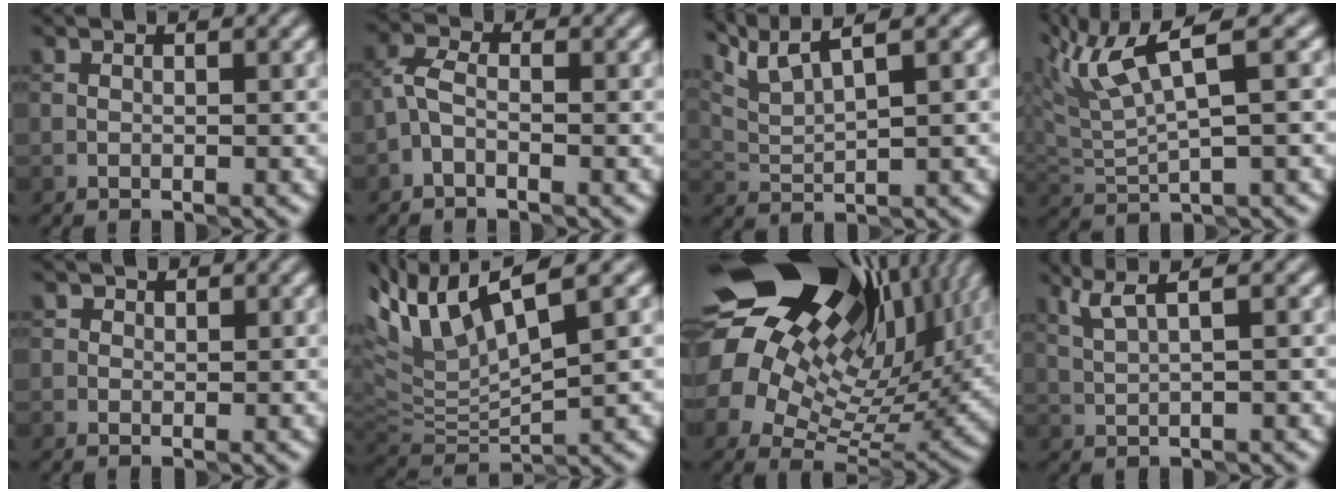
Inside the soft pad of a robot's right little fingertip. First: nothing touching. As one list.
[{"total": 2.2, "force": [-0.9, 1.1, 1.6], "torque": [-0.037, 0.010, -0.025]}, {"total": 5.0, "force": [3.9, 0.6, 3.0], "torque": [-0.069, 0.016, 0.077]}, {"total": 6.4, "force": [3.7, 0.9, 5.1], "torque": [-0.110, 0.018, 0.073]}, {"total": 1.4, "force": [0.6, 1.1, 0.5], "torque": [-0.001, 0.004, 0.000]}, {"total": 7.4, "force": [4.6, 1.7, 5.6], "torque": [-0.124, 0.013, 0.087]}, {"total": 21.6, "force": [9.7, 13.3, 14.0], "torque": [-0.282, 0.045, 0.180]}, {"total": 2.7, "force": [1.7, 0.2, 2.1], "torque": [-0.043, 0.007, 0.042]}]